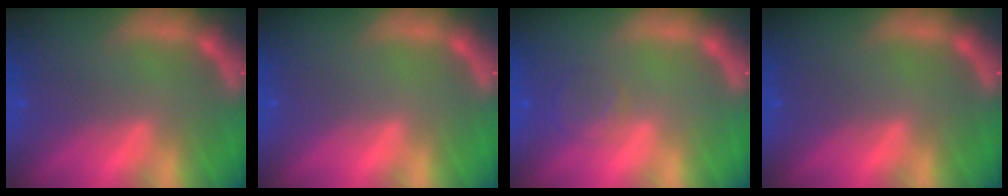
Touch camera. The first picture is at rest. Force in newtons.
{"total": 0.0}
{"total": 2.0}
{"total": 0.0}